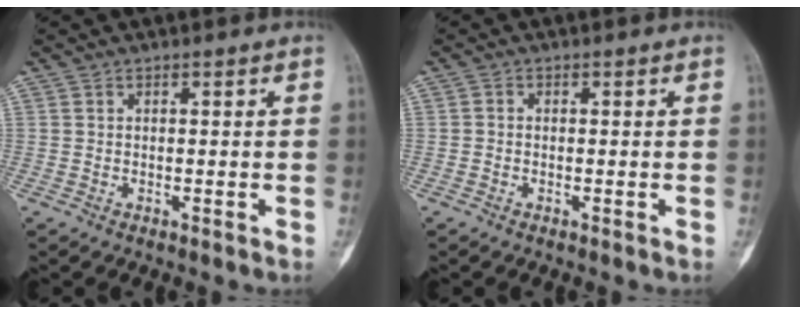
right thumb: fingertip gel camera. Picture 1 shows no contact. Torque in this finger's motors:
{"motor_torque": [-0.03, 0.01, 0.00, 0.37, -0.08]}